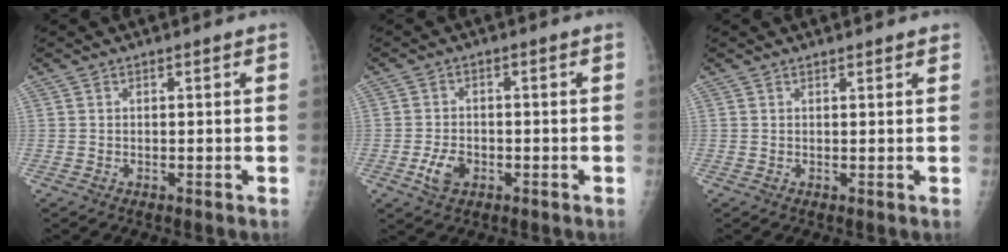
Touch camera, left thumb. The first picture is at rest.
{"total": 4.6, "force": [-1.8, 3.0, 3.0], "torque": [-0.054, 0.008, -0.030]}
{"total": 1.6, "force": [1.4, 0.4, 0.7], "torque": [-0.002, 0.001, 0.016]}